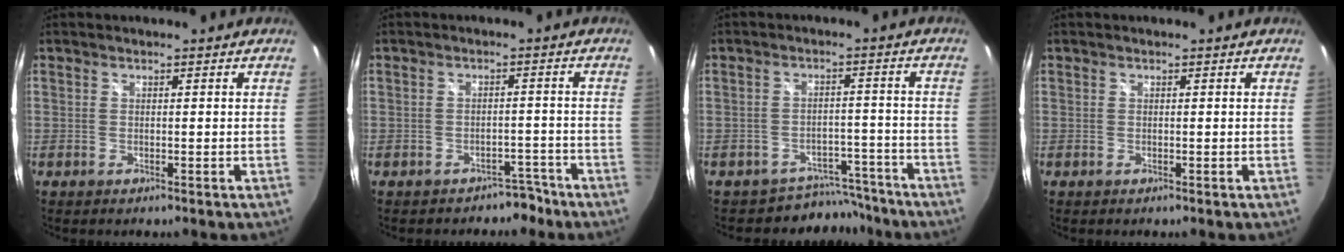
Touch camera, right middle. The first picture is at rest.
{"total": 3.4, "force": [-2.6, 2.2, 0.0], "torque": [0.009, 0.031, -0.026]}
{"total": 7.2, "force": [-6.3, 3.4, -0.3], "torque": [0.009, 0.025, -0.083]}
{"total": 0.0}